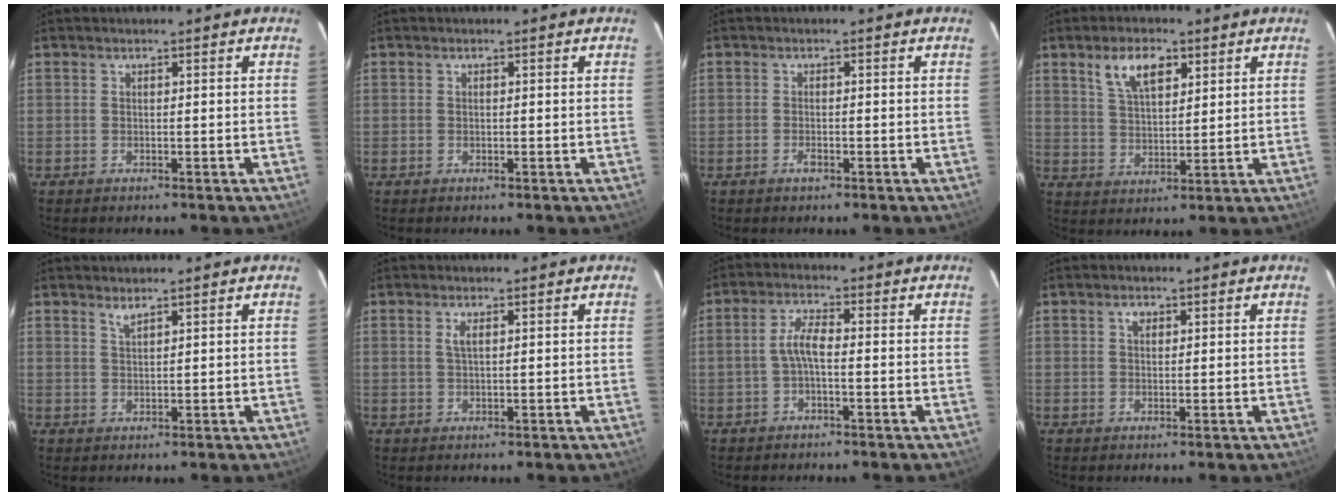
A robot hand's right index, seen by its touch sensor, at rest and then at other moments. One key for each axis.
{"total": 0.0}
{"total": 1.4, "fx": -0.8, "fy": 0.6, "fz": 0.9, "tx": -0.019, "ty": -0.002, "tz": -0.015}
{"total": 7.8, "fx": 4.3, "fy": 3.9, "fz": 5.2, "tx": -0.094, "ty": 0.010, "tz": 0.080}
{"total": 1.2, "fx": 1.1, "fy": 0.0, "fz": 0.6, "tx": -0.011, "ty": 0.000, "tz": 0.018}
{"total": 1.5, "fx": 0.5, "fy": 0.4, "fz": 1.3, "tx": -0.025, "ty": 0.002, "tz": 0.009}
{"total": 3.5, "fx": -0.9, "fy": 0.9, "fz": 3.3, "tx": -0.071, "ty": 0.011, "tz": -0.020}
{"total": 1.5, "fx": 0.6, "fy": 1.1, "fz": 0.8, "tx": -0.013, "ty": 0.007, "tz": 0.009}